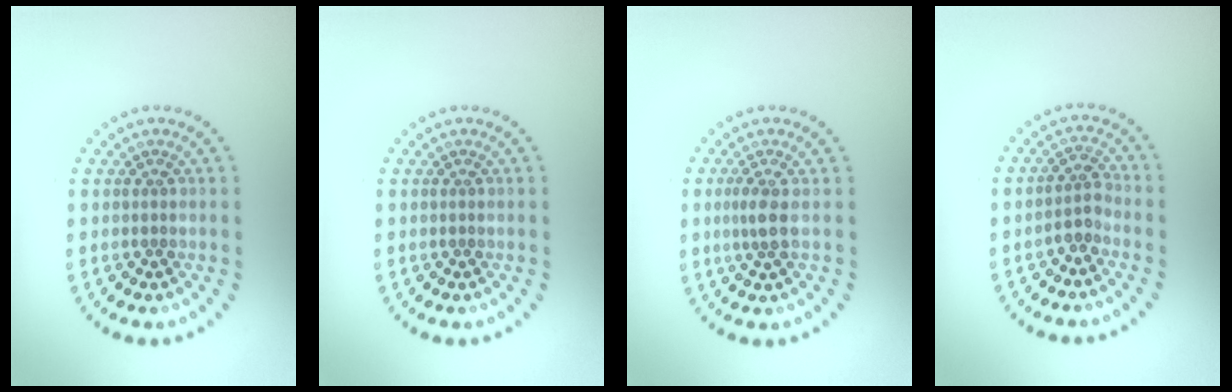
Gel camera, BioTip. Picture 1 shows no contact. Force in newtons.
{"total": 0.0}
{"total": 1.8, "press": 1.5, "slide": 1.0}
{"total": 1.9, "press": 1.6, "slide": 1.0}